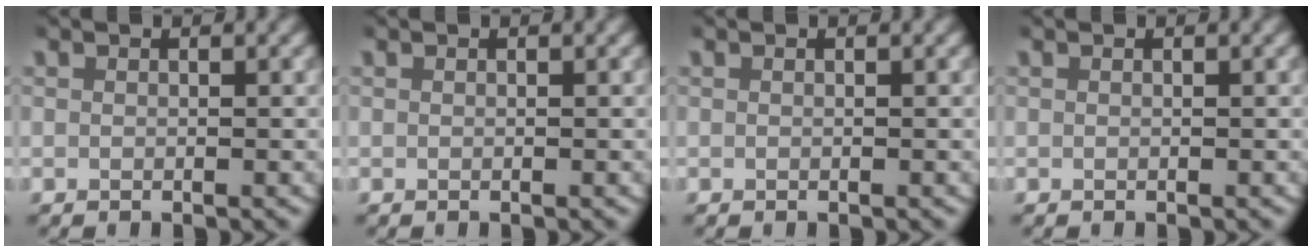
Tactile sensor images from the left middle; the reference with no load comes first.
{"total": 0.0}
{"total": 0.0}
{"total": 0.0}